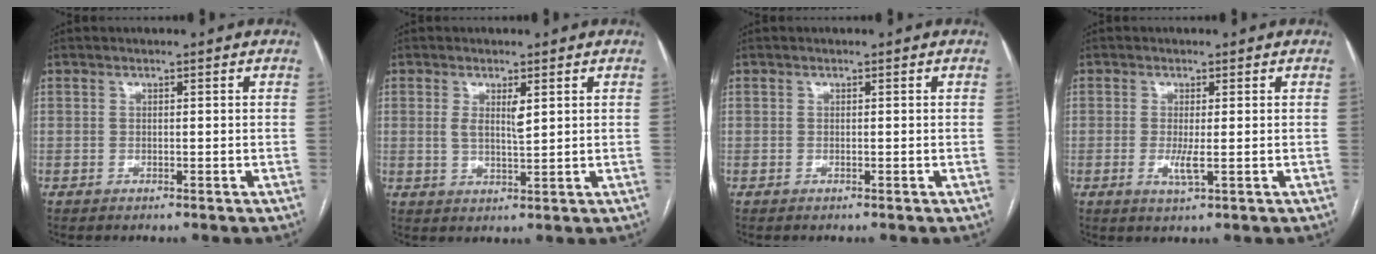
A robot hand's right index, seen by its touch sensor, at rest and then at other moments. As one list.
[{"total": 3.2, "force": [1.0, 0.7, 3.0], "torque": [-0.056, -0.007, 0.020]}, {"total": 0.0}, {"total": 2.5, "force": [-0.4, 0.2, 2.4], "torque": [-0.048, -0.006, -0.004]}]